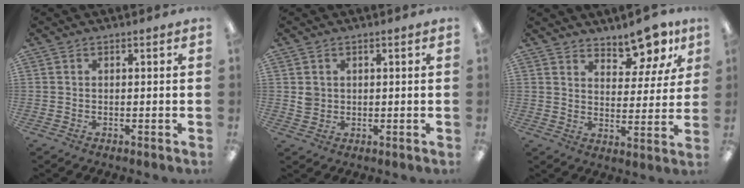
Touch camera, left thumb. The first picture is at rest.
{"total": 2.5, "force": [0.8, 2.3, 0.7], "torque": [-0.009, 0.000, 0.012]}
{"total": 10.4, "force": [9.0, 3.9, 3.4], "torque": [-0.033, -0.072, 0.163]}